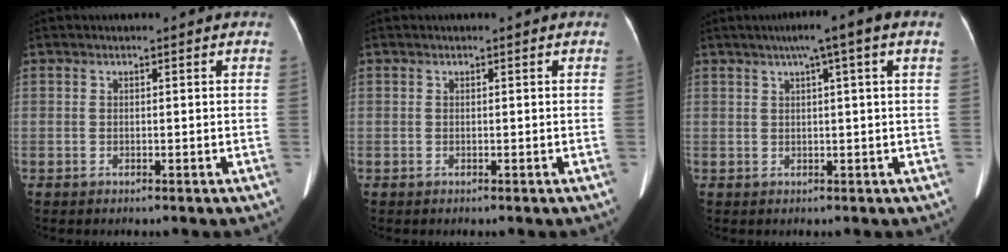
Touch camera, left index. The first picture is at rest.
{"total": 0.0}
{"total": 6.8, "force": [3.5, -0.6, 5.7], "torque": [-0.077, 0.031, 0.046]}